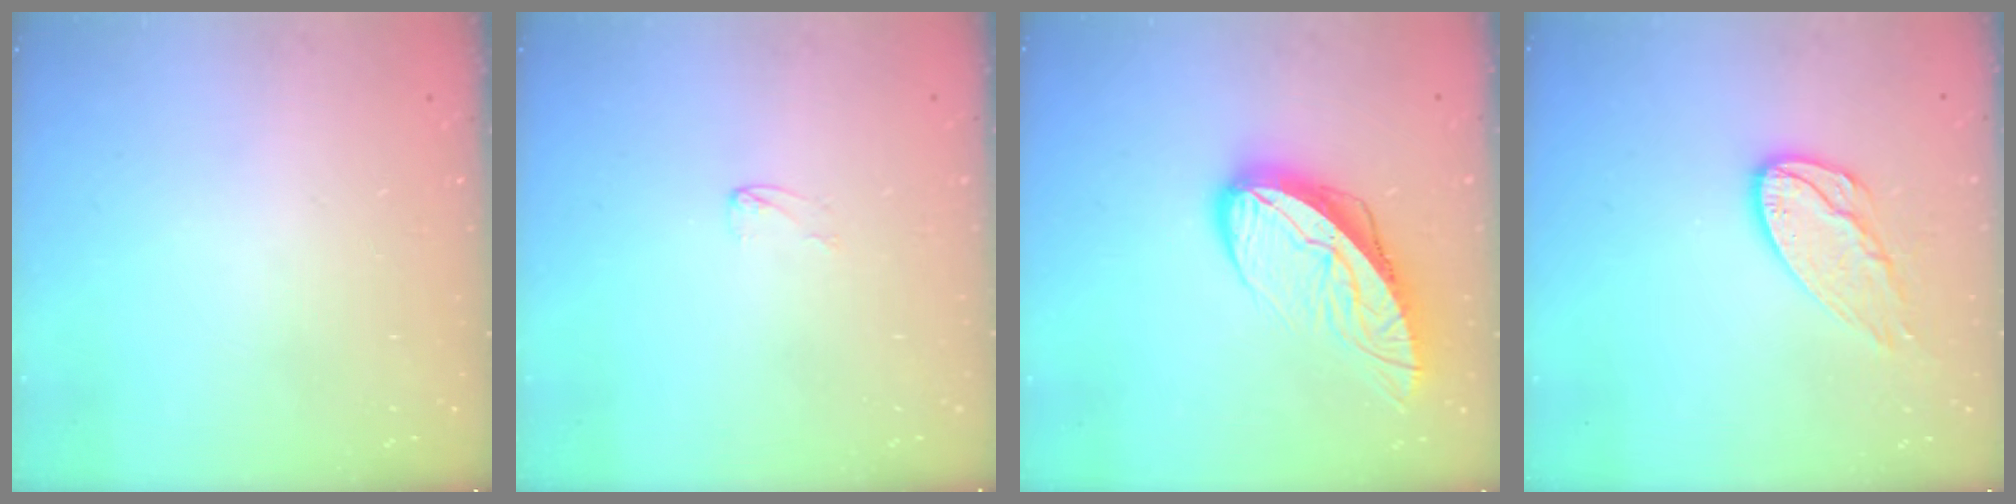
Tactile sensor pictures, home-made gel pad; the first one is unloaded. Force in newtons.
{"total": 3.0, "press": 3.0, "slide": 0.3}
{"total": 11.5, "press": 11.4, "slide": 1.5}
{"total": 11.0, "press": 11.0, "slide": 0.6}